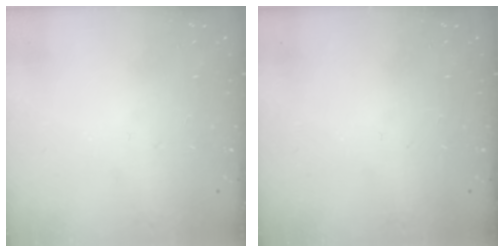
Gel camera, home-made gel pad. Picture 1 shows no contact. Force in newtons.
{"total": 0.0}